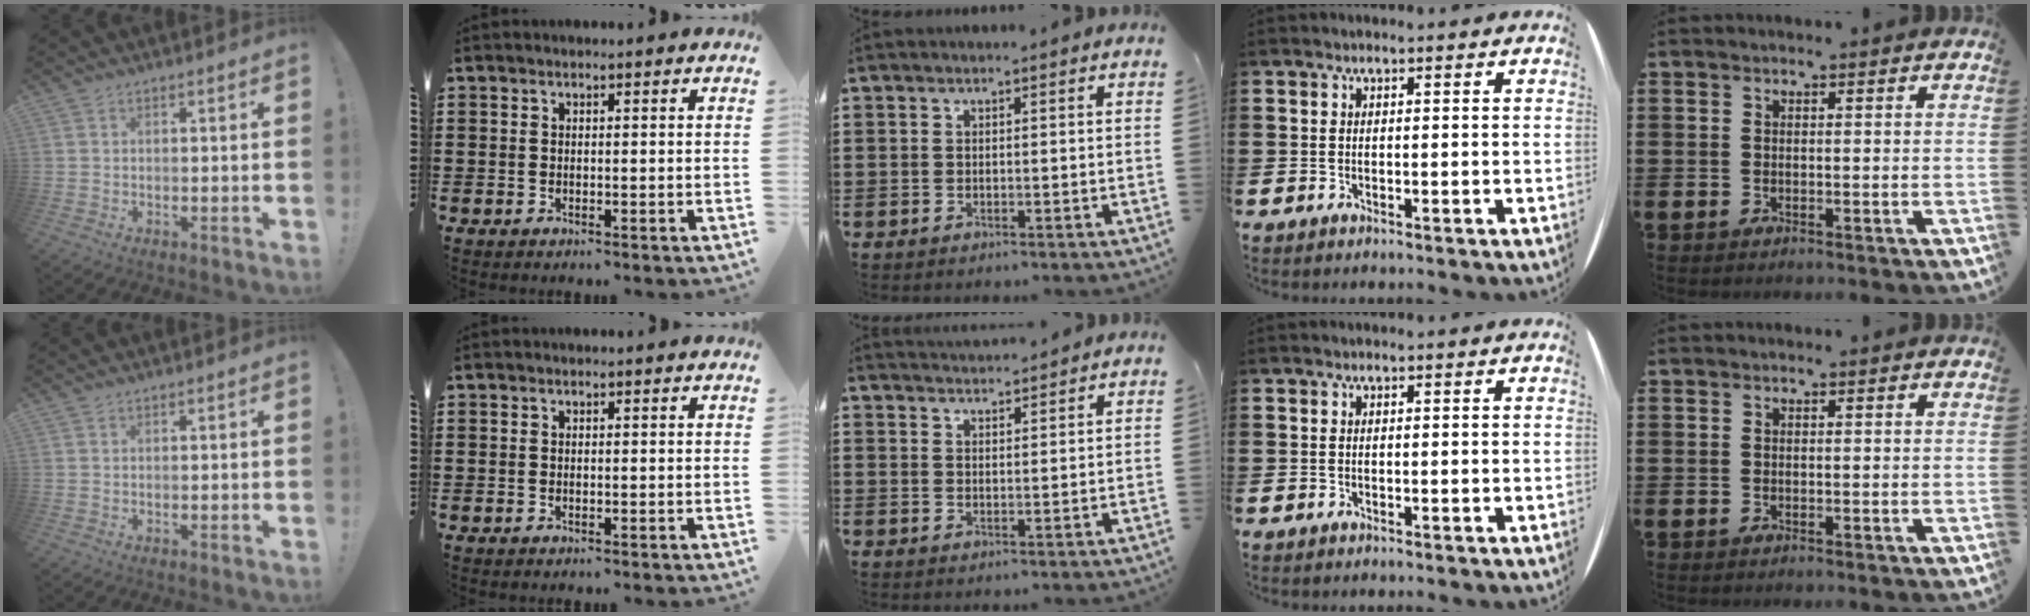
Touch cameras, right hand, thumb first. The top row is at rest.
{"middle": {"total": 2.4, "force": [2.4, 0.0, -0.2], "torque": [-0.004, -0.001, 0.045]}}